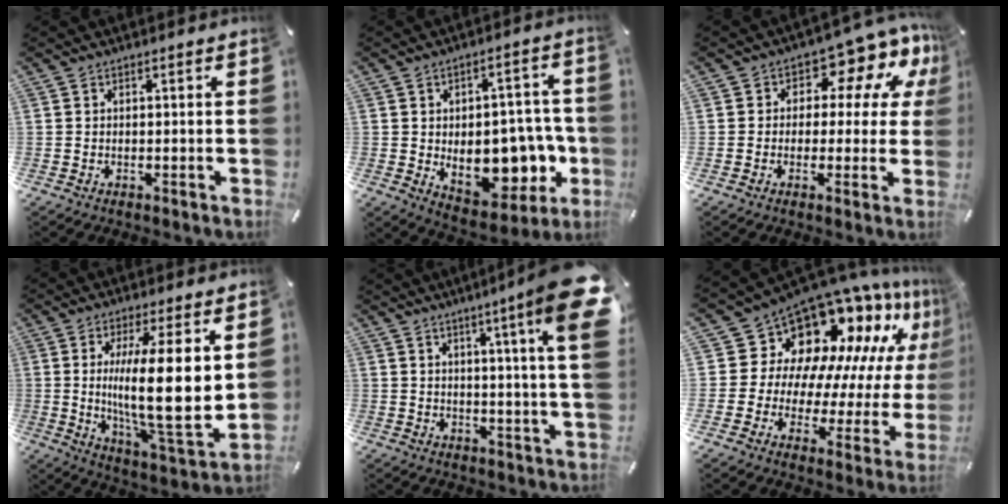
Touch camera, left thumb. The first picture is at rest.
{"total": 16.0, "force": [-2.7, 9.9, 12.2], "torque": [-0.161, -0.006, -0.035]}
{"total": 10.1, "force": [4.9, 6.1, 6.5], "torque": [-0.084, -0.042, 0.084]}
{"total": 18.6, "force": [3.0, 4.3, 17.9], "torque": [-0.314, -0.034, 0.032]}
{"total": 13.8, "force": [5.9, -0.3, 12.5], "torque": [-0.186, -0.044, 0.080]}
{"total": 16.0, "force": [12.0, 9.2, 5.3], "torque": [-0.077, -0.137, 0.209]}